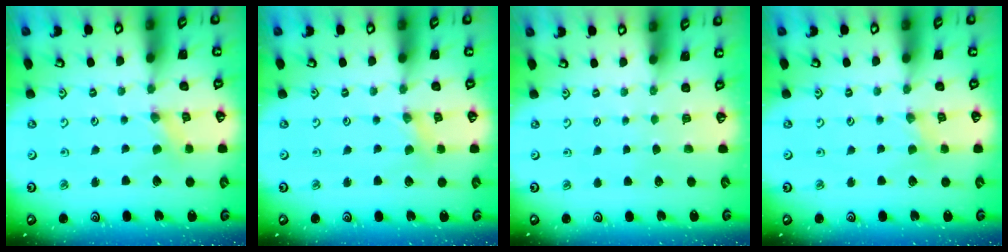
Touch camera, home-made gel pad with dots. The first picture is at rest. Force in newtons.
{"total": 1.0, "press": 1.0, "slide": 0.2}
{"total": 0.0}
{"total": 1.3, "press": 1.3, "slide": 0.1}